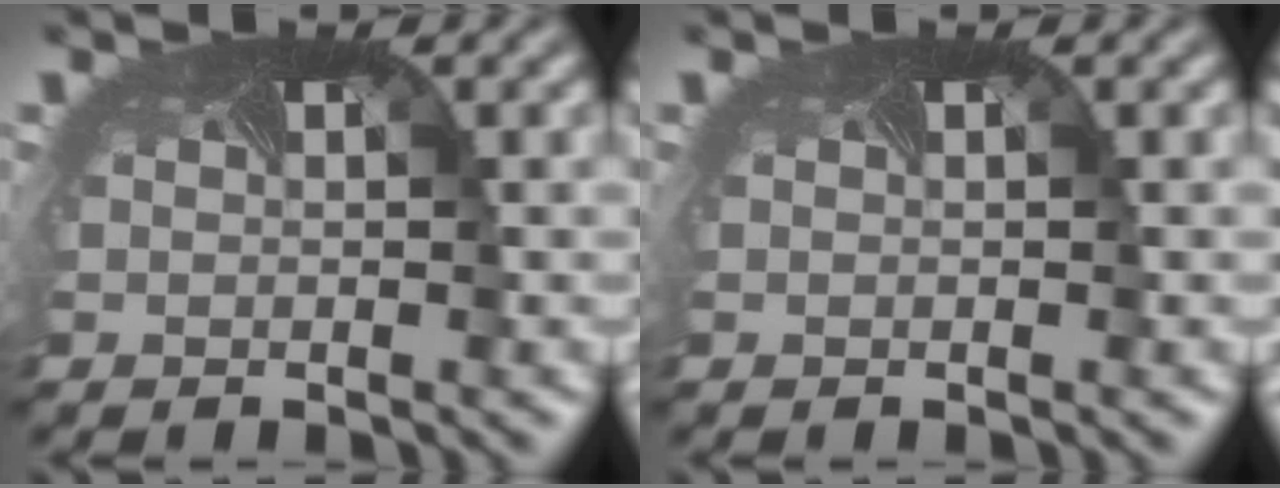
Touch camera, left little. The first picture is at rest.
{"total": 0.0}